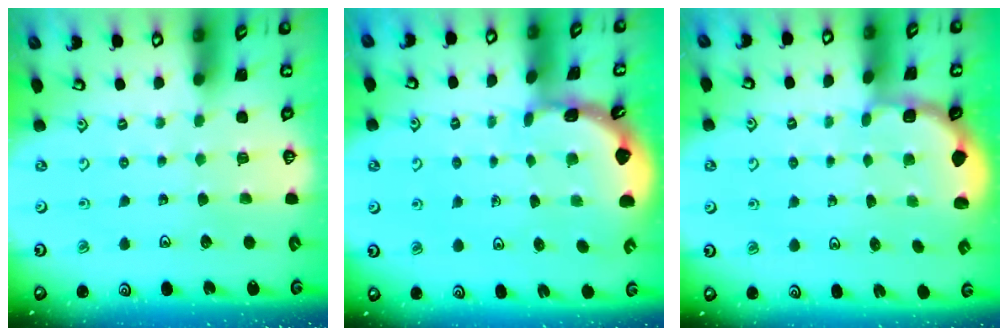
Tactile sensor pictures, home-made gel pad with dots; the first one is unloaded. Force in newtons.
{"total": 1.7, "press": 1.7, "slide": 0.1}
{"total": 1.9, "press": 1.8, "slide": 0.7}